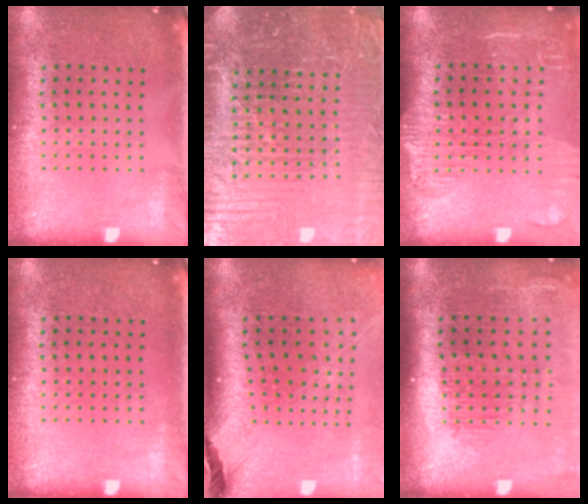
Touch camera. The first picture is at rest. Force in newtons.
{"total": 5.4, "press": 5.1, "slide": 1.9}
{"total": 1.9, "press": 1.6, "slide": 1.0}
{"total": 0.0}
{"total": 2.7, "press": 1.9, "slide": 1.9}
{"total": 2.1, "press": 1.7, "slide": 1.2}